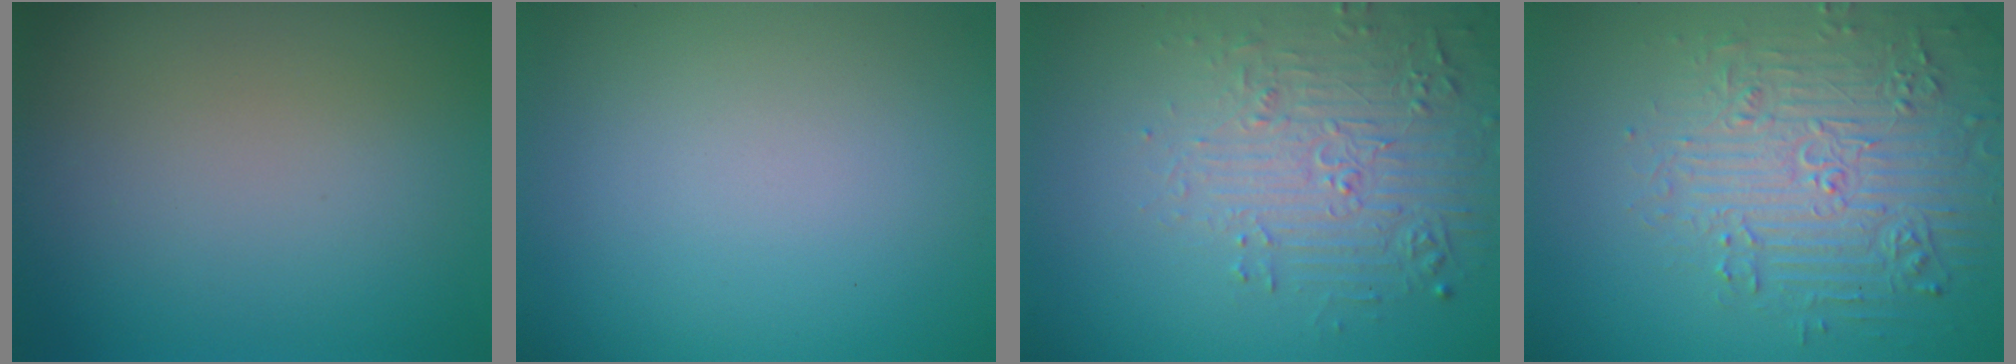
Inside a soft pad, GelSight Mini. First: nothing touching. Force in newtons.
{"total": 0.0}
{"total": 5.4, "press": 3.8, "slide": 3.8}
{"total": 4.8, "press": 4.7, "slide": 1.1}